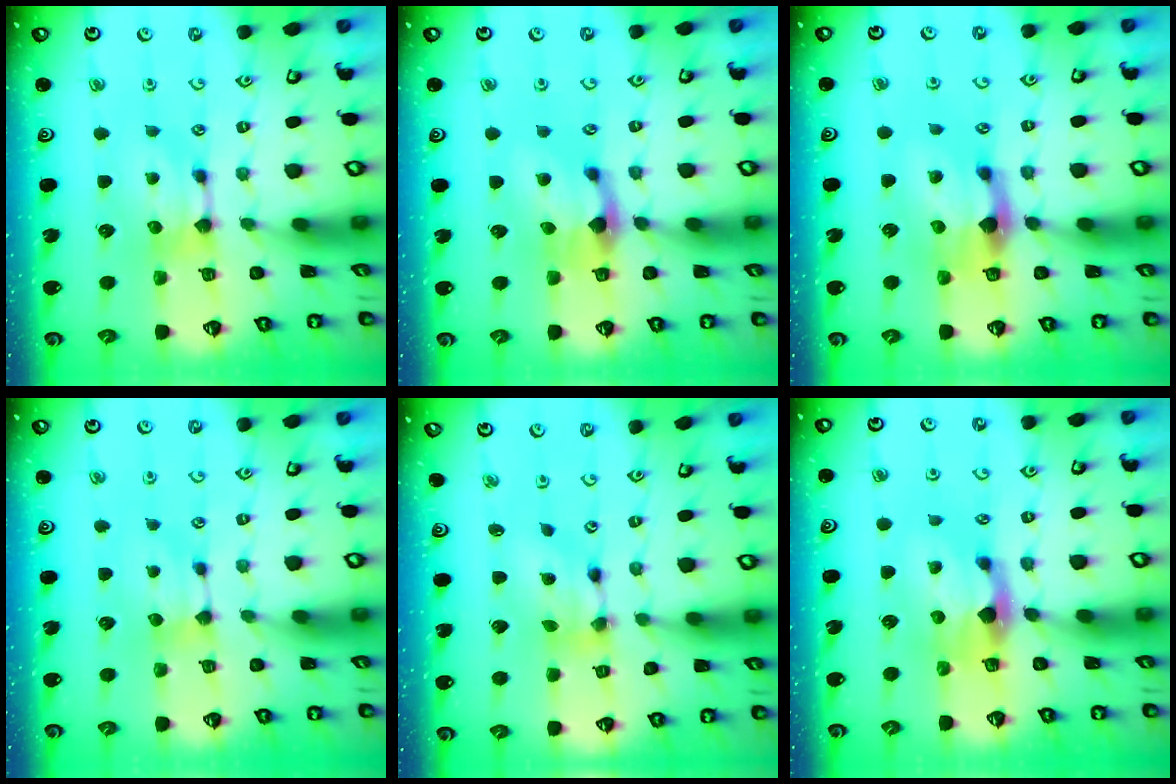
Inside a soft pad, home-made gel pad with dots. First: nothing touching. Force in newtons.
{"total": 2.8, "press": 2.2, "slide": 1.7}
{"total": 4.5, "press": 4.0, "slide": 2.1}
{"total": 0.6, "press": 0.6, "slide": 0.3}
{"total": 4.7, "press": 4.4, "slide": 1.7}
{"total": 2.9, "press": 2.6, "slide": 1.4}